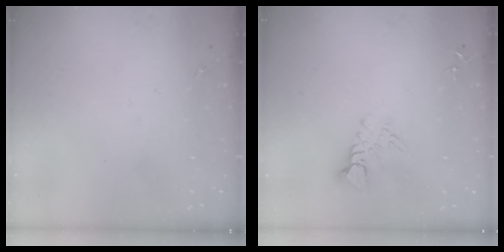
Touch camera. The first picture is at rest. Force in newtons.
{"total": 6.0, "press": 6.0, "slide": 0.2}